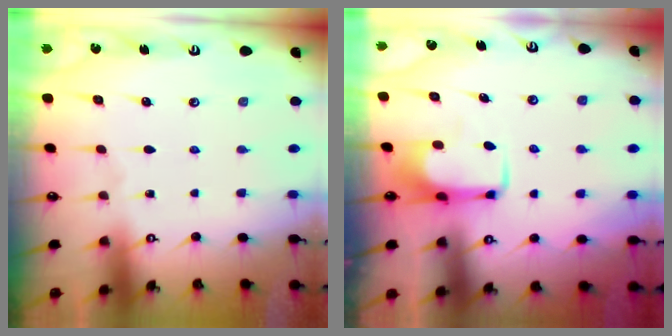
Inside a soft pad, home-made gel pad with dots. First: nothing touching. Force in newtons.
{"total": 6.6, "press": 6.4, "slide": 1.6}